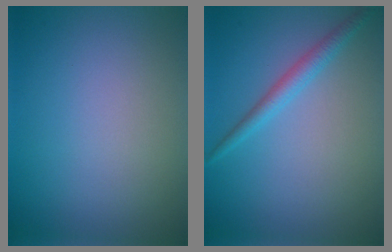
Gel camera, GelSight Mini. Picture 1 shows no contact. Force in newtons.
{"total": 2.0, "press": 2.0, "slide": 0.1}